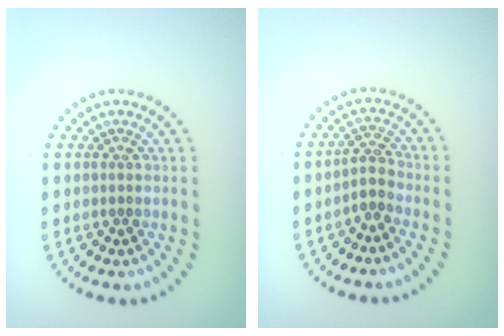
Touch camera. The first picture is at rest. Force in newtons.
{"total": 1.9, "press": 1.4, "slide": 1.2}